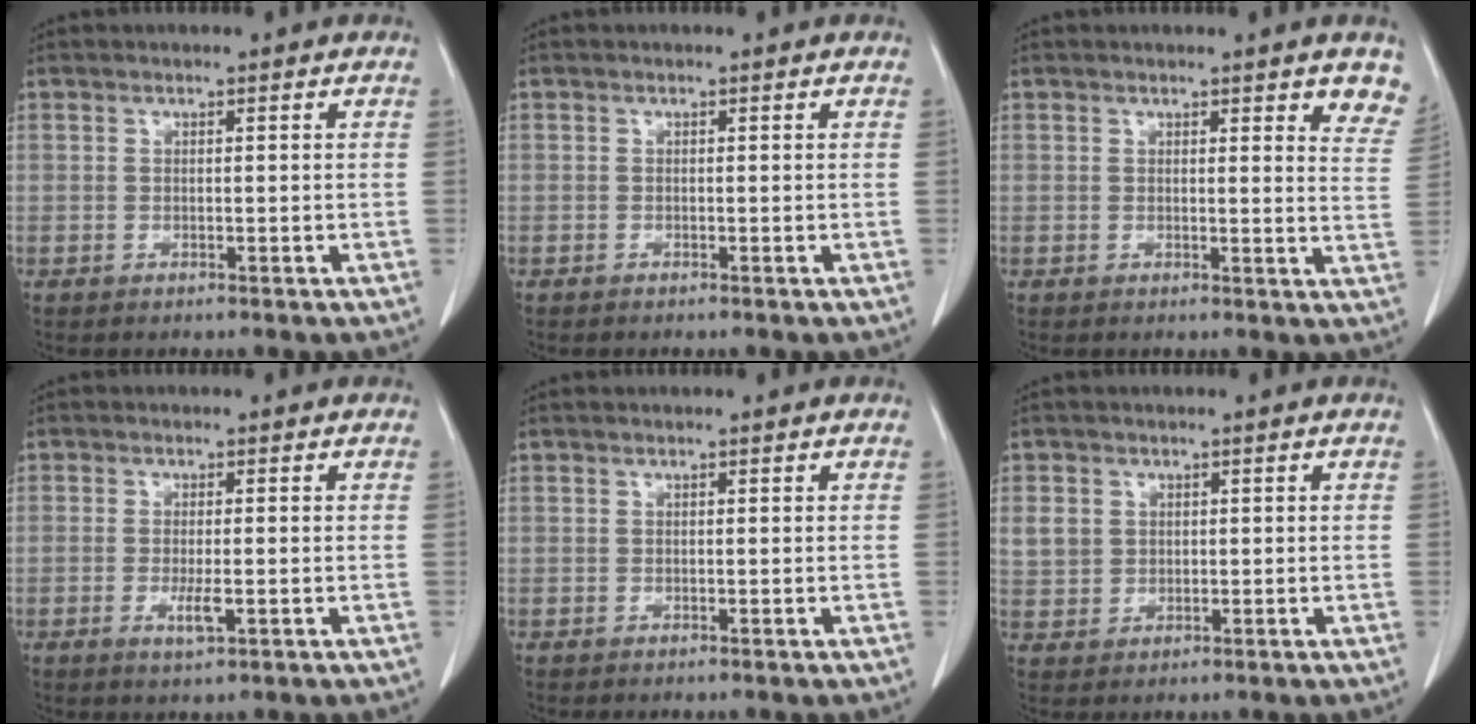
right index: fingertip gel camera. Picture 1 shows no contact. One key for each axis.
{"total": 0.0}
{"total": 6.3, "fx": 4.9, "fy": 1.3, "fz": 3.7, "tx": -0.033, "ty": -0.019, "tz": 0.037}
{"total": 2.9, "fx": -0.9, "fy": 0.7, "fz": 2.7, "tx": -0.051, "ty": -0.005, "tz": -0.012}
{"total": 0.0}
{"total": 5.7, "fx": 1.4, "fy": 5.1, "fz": 2.1, "tx": -0.054, "ty": 0.010, "tz": 0.037}